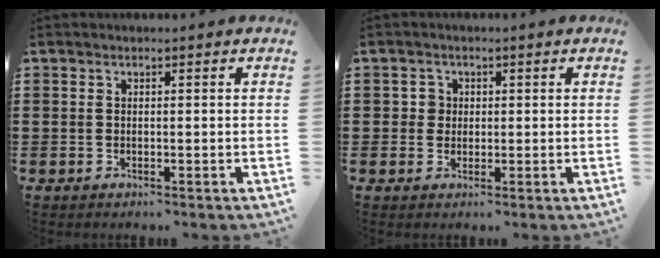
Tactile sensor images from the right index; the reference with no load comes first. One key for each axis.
{"total": 2.0, "fx": 0.2, "fy": 1.9, "fz": 0.6, "tx": -0.020, "ty": 0.009, "tz": 0.003}